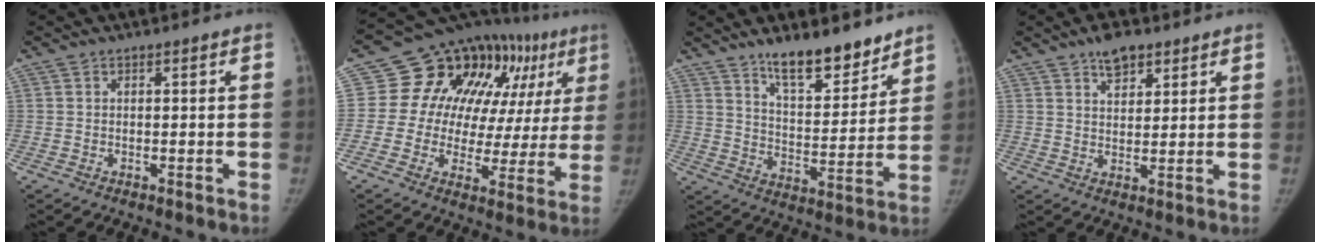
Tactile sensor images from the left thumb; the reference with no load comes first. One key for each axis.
{"total": 23.2, "fx": 7.9, "fy": 14.2, "fz": 16.5, "tx": -0.169, "ty": 0.029, "tz": 0.110}
{"total": 13.0, "fx": 10.3, "fy": 4.2, "fz": 6.7, "tx": -0.068, "ty": -0.079, "tz": 0.172}
{"total": 5.6, "fx": 3.8, "fy": 2.8, "fz": 2.9, "tx": -0.021, "ty": -0.021, "tz": 0.061}